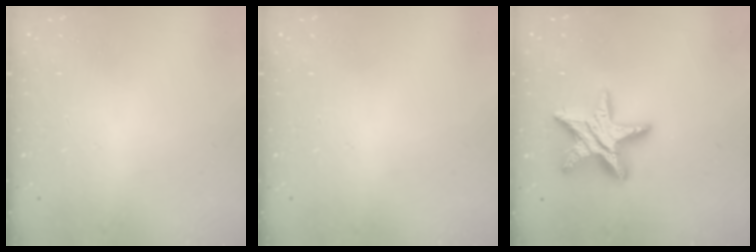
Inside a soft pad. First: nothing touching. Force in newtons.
{"total": 0.0}
{"total": 17.1, "press": 17.0, "slide": 1.2}